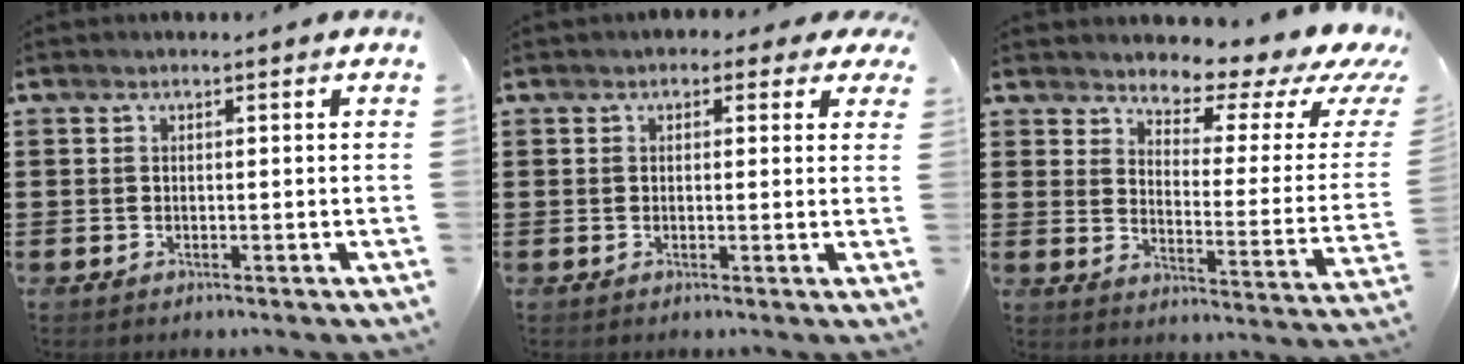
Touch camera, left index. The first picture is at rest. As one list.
[{"total": 1.5, "force": [0.5, 1.1, 0.9], "torque": [-0.014, 0.004, 0.006]}, {"total": 4.7, "force": [4.1, 1.4, 1.7], "torque": [-0.046, -0.036, 0.061]}]